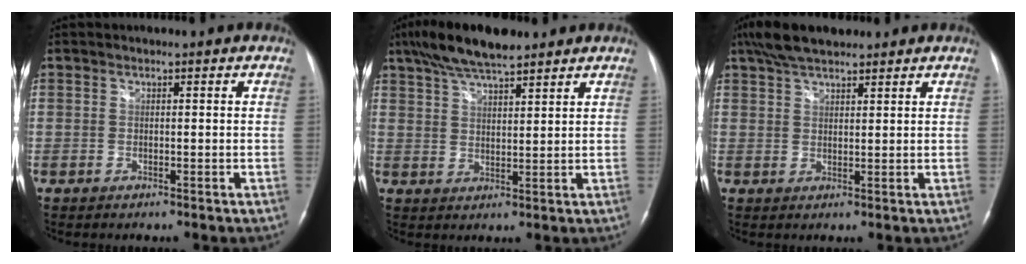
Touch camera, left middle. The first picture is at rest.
{"total": 10.1, "force": [8.0, 2.1, 5.8], "torque": [-0.108, 0.023, 0.141]}
{"total": 7.4, "force": [6.0, 2.3, 3.6], "torque": [-0.070, 0.027, 0.110]}